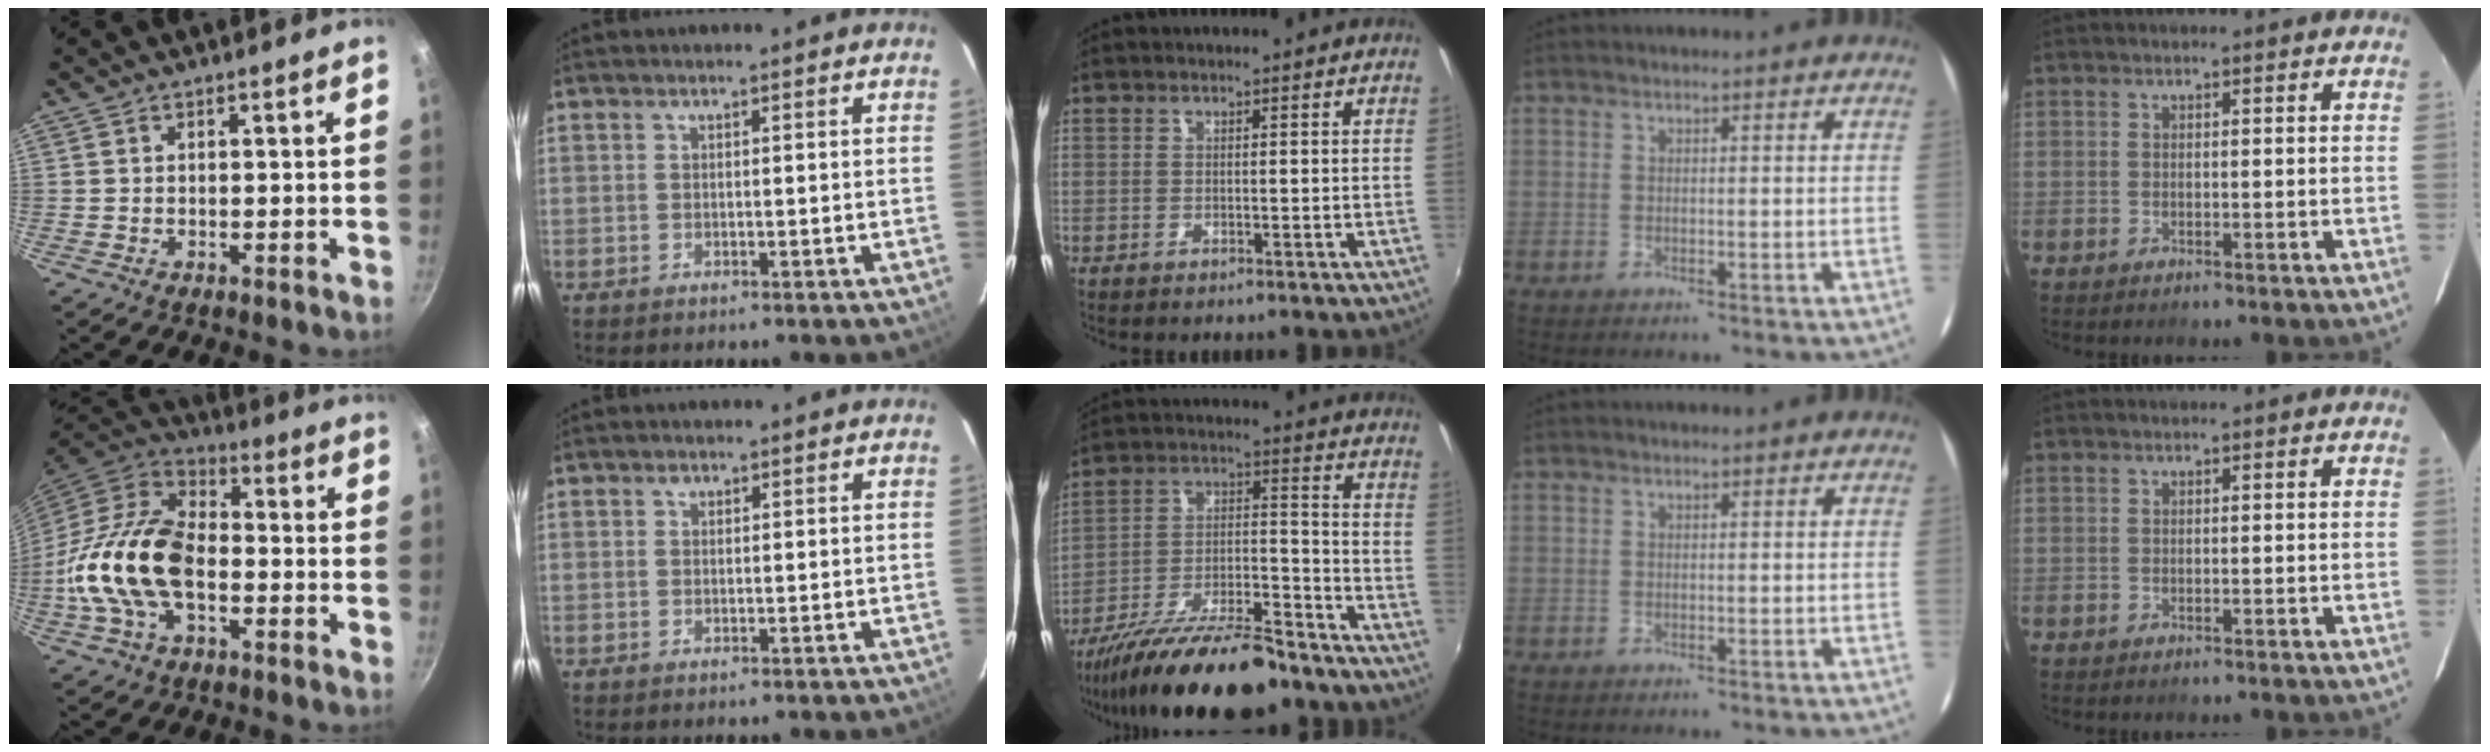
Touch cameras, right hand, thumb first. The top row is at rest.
{"thumb": {"total": 20.2, "force": [-3.6, 12.2, 15.7], "torque": [-0.283, 0.034, -0.082]}, "index": {"total": 0.7, "force": [0.4, 0.6, 0.1], "torque": [-0.001, 0.004, 0.006]}, "middle": {"total": 21.0, "force": [-16.5, 5.0, 11.9], "torque": [-0.209, -0.018, -0.260]}}